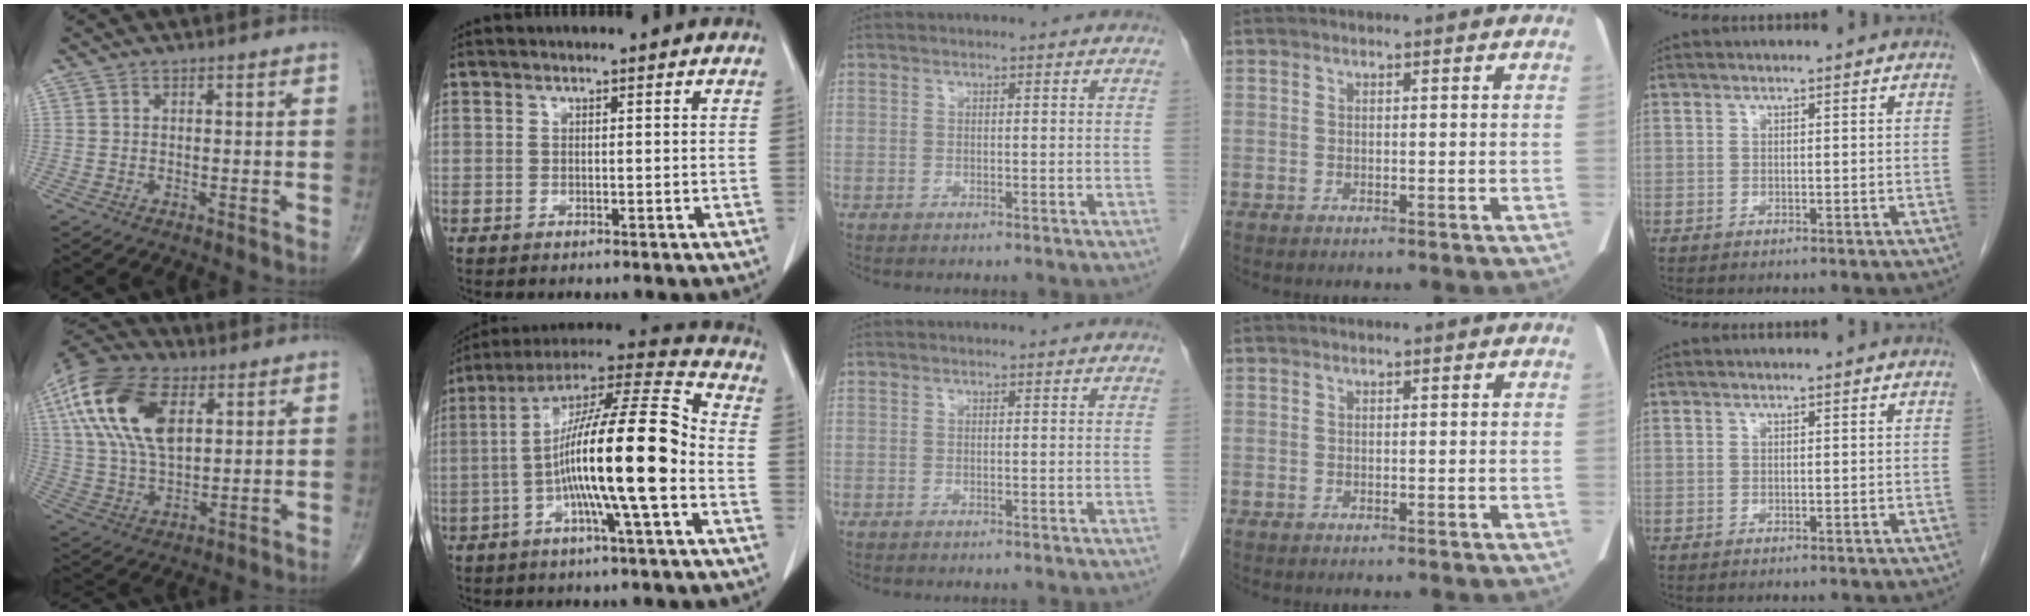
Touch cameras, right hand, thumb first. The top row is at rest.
{"thumb": {"total": 20.7, "force": [6.9, 11.2, 16.0], "torque": [-0.313, -0.007, 0.119]}, "index": {"total": 18.7, "force": [-3.6, 0.8, 18.4], "torque": [-0.323, 0.012, -0.071]}}